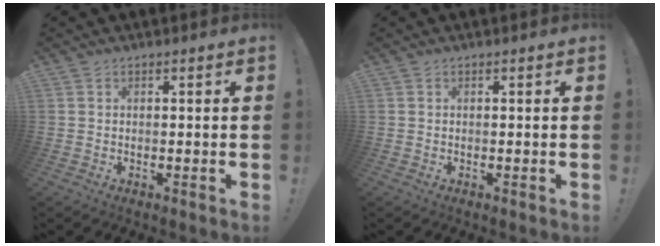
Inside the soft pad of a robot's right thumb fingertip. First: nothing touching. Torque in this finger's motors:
{"motor_torque": [0.00, 0.00, -0.03, -0.01, 0.01]}